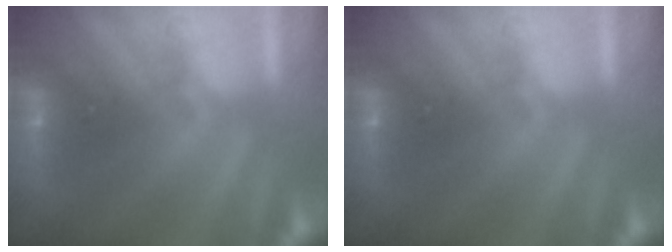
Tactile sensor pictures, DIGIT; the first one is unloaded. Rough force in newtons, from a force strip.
{"total": 0.0}